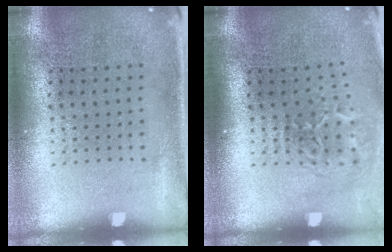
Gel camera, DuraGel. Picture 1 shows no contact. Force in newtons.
{"total": 1.9, "press": 1.2, "slide": 1.5}